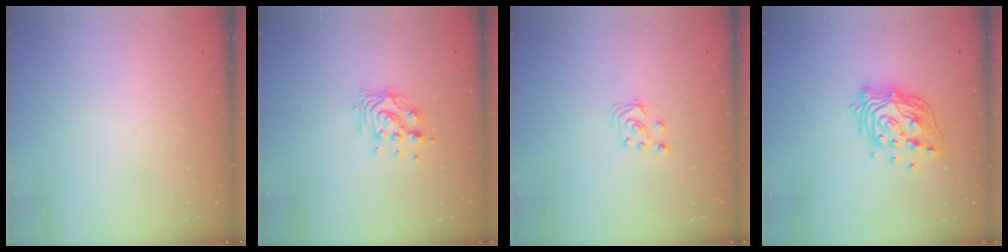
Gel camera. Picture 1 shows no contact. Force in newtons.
{"total": 9.7, "press": 9.6, "slide": 0.8}
{"total": 3.5, "press": 3.5, "slide": 0.4}
{"total": 14.4, "press": 14.3, "slide": 1.0}